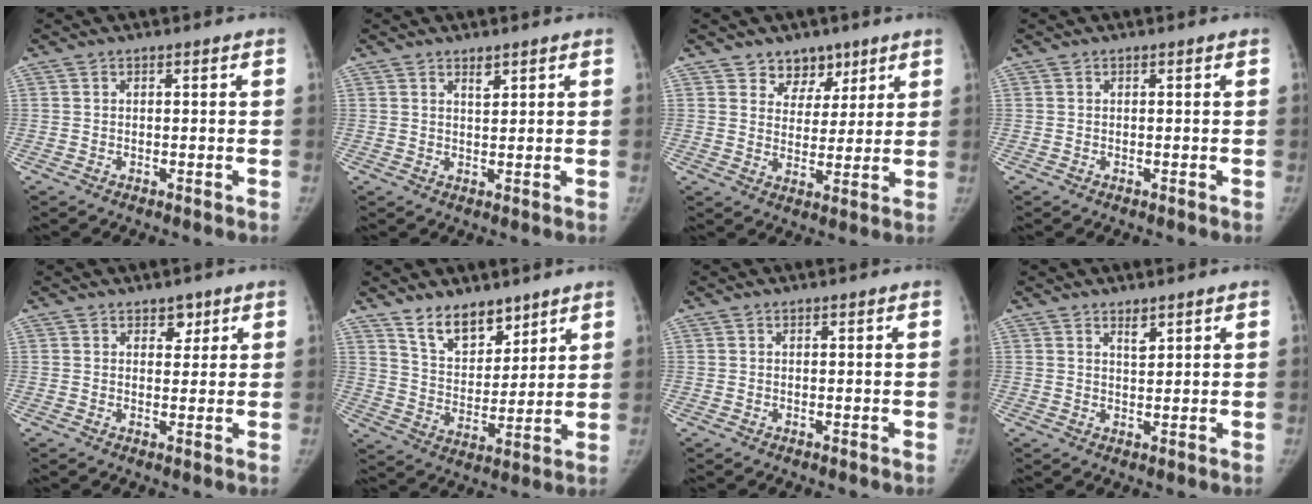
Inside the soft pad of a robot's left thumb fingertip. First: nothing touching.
{"total": 1.8, "force": [1.3, 0.7, 1.0], "torque": [-0.009, -0.010, 0.023]}
{"total": 8.7, "force": [6.4, 5.7, 1.9], "torque": [0.020, -0.045, 0.113]}
{"total": 0.0}
{"total": 2.6, "force": [1.6, 1.8, 1.0], "torque": [0.008, -0.009, 0.021]}
{"total": 10.4, "force": [7.8, 5.3, 4.3], "torque": [-0.036, -0.062, 0.147]}
{"total": 0.0}
{"total": 2.1, "force": [1.5, 0.8, 1.3], "torque": [-0.014, -0.013, 0.028]}